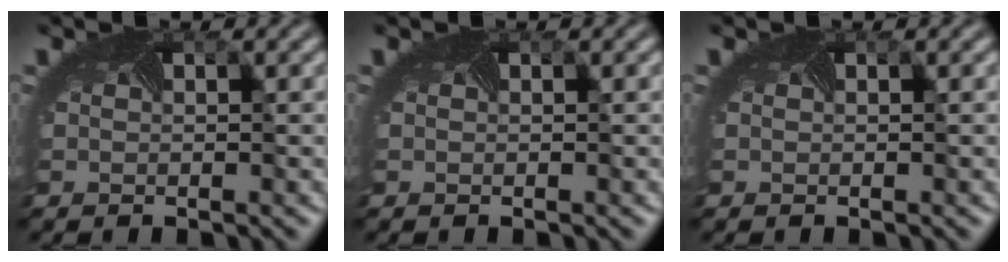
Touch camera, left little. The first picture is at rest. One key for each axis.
{"total": 0.0}
{"total": 0.0}